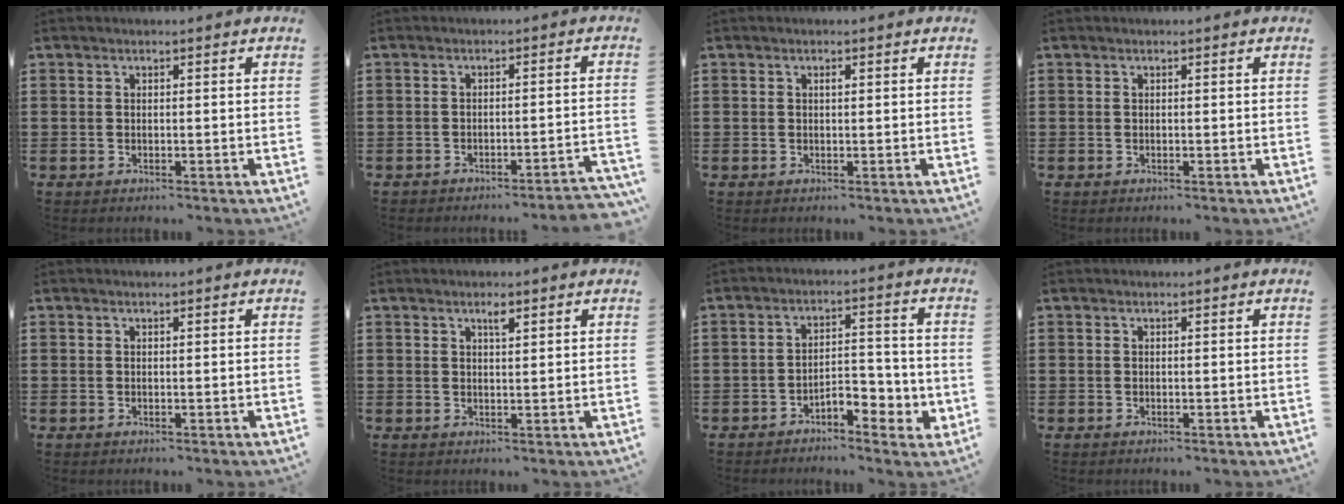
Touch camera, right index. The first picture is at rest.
{"total": 2.6, "force": [-2.5, -0.2, 0.5], "torque": [-0.013, -0.003, -0.054]}
{"total": 0.7, "force": [0.2, 0.2, 0.6], "torque": [-0.013, -0.001, 0.003]}
{"total": 0.0}
{"total": 0.0}
{"total": 1.8, "force": [1.1, 0.4, 1.3], "torque": [-0.021, 0.000, 0.016]}
{"total": 4.7, "force": [-2.9, 2.3, 2.8], "torque": [-0.041, 0.011, -0.057]}
{"total": 0.0}